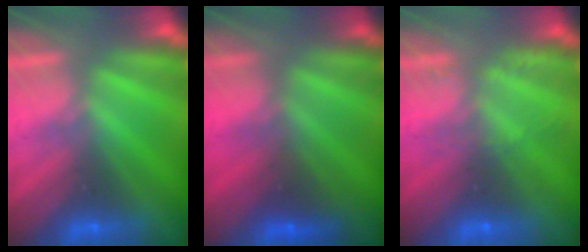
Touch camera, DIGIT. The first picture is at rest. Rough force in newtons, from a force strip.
{"total": 1.5}
{"total": 2.1}